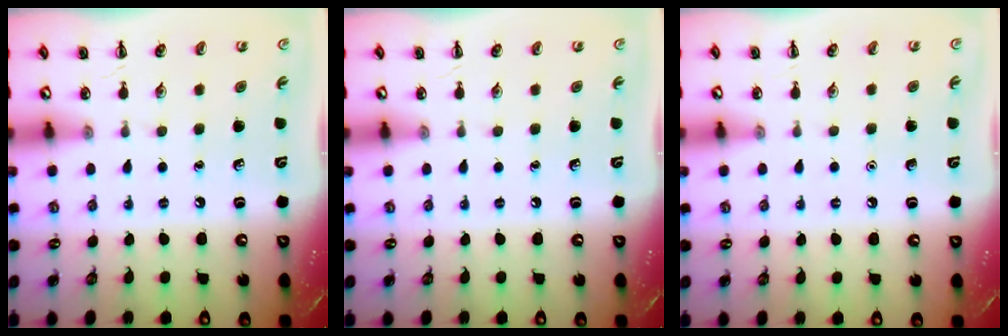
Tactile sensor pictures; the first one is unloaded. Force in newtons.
{"total": 0.0}
{"total": 1.6, "press": 1.6, "slide": 0.1}